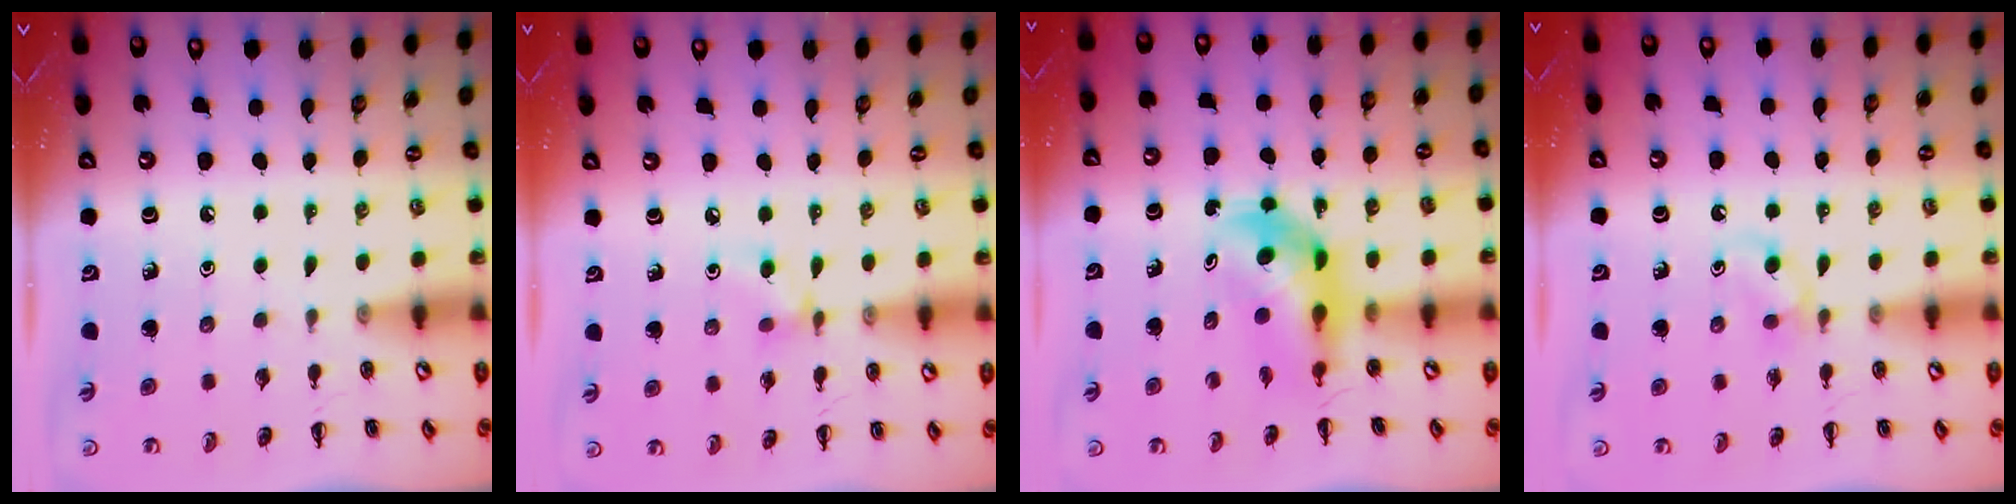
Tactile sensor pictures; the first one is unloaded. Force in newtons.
{"total": 4.4, "press": 4.3, "slide": 0.7}
{"total": 6.1, "press": 6.0, "slide": 0.9}
{"total": 4.6, "press": 4.2, "slide": 1.9}